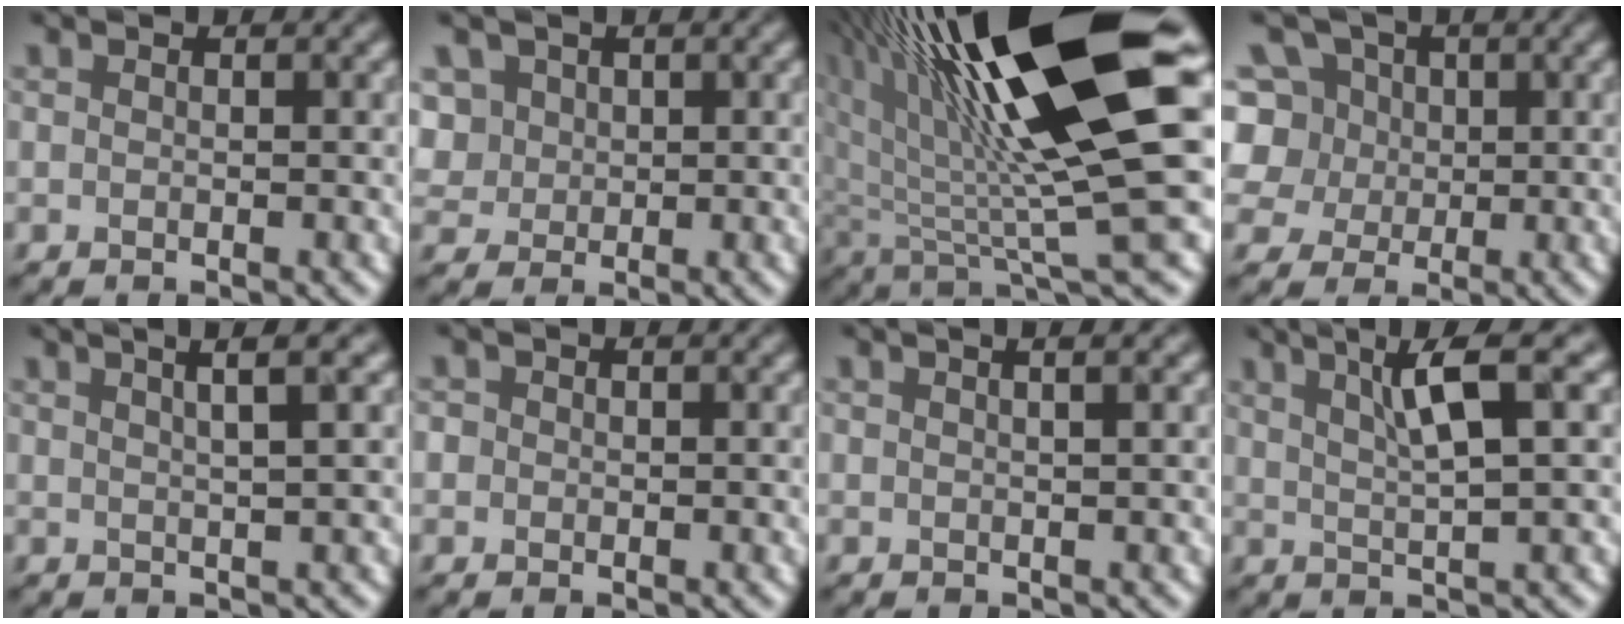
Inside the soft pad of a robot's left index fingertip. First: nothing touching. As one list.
[{"total": 4.2, "force": [1.5, 3.4, 1.9], "torque": [-0.055, 0.015, 0.025]}, {"total": 17.5, "force": [5.6, 3.9, 16.0], "torque": [-0.272, 0.000, 0.093]}, {"total": 9.9, "force": [3.9, 7.8, 4.6], "torque": [-0.101, 0.035, 0.043]}, {"total": 4.8, "force": [2.6, 1.3, 3.8], "torque": [-0.034, 0.026, 0.009]}, {"total": 0.7, "force": [-0.1, 0.7, 0.2], "torque": [-0.003, 0.002, -0.006]}, {"total": 4.1, "force": [2.2, 1.8, 3.0], "torque": [-0.008, 0.032, -0.009]}, {"total": 5.8, "force": [2.4, 0.9, 5.2], "torque": [-0.087, 0.010, 0.040]}]